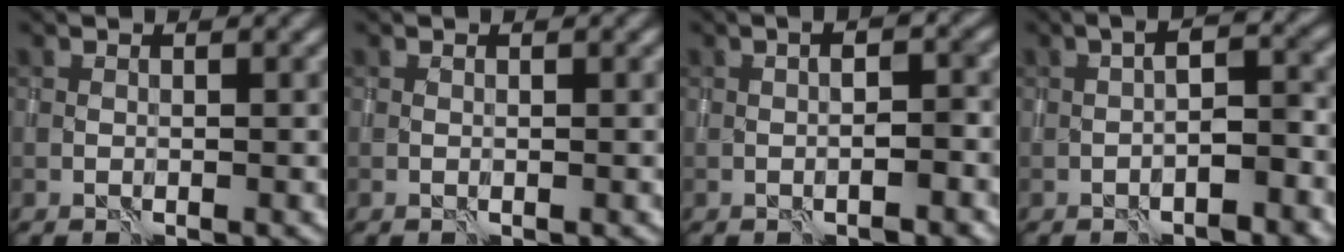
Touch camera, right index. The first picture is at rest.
{"total": 0.0}
{"total": 2.6, "force": [-0.5, 0.6, 2.4], "torque": [-0.021, 0.011, -0.006]}
{"total": 3.8, "force": [-1.4, 1.1, 3.4], "torque": [-0.052, 0.009, -0.023]}